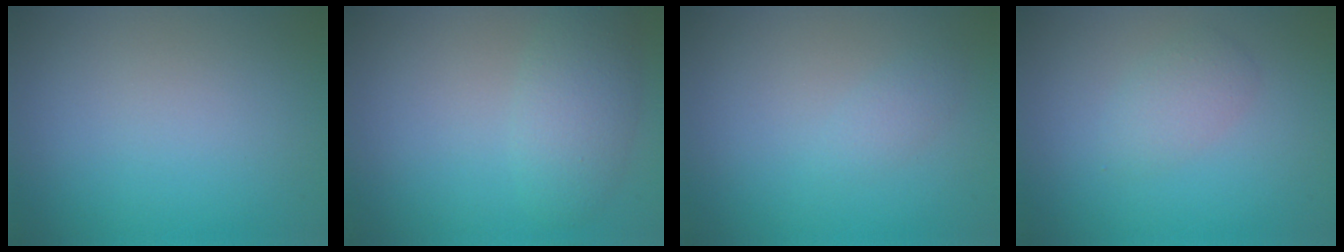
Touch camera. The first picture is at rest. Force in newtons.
{"total": 2.6, "press": 2.6, "slide": 0.2}
{"total": 1.0, "press": 1.0, "slide": 0.1}
{"total": 1.7, "press": 1.7, "slide": 0.1}